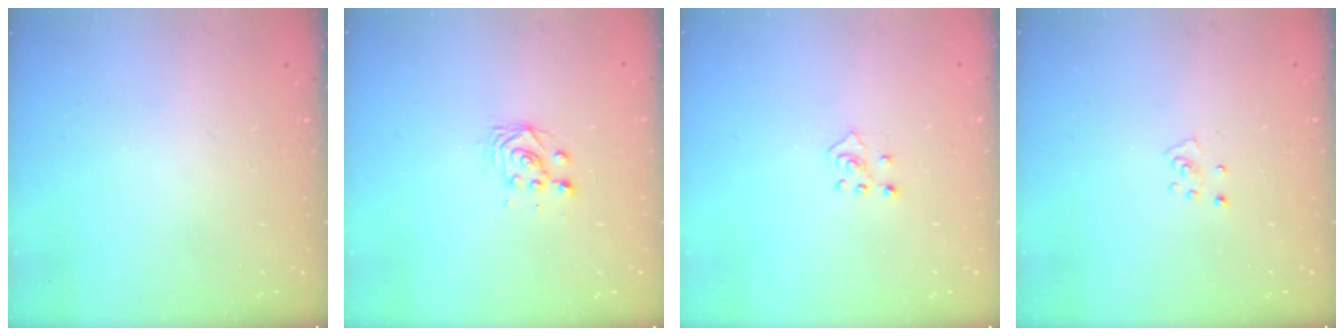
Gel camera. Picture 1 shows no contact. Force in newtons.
{"total": 2.8, "press": 2.5, "slide": 1.3}
{"total": 2.3, "press": 2.3, "slide": 0.5}
{"total": 3.5, "press": 3.5, "slide": 0.3}